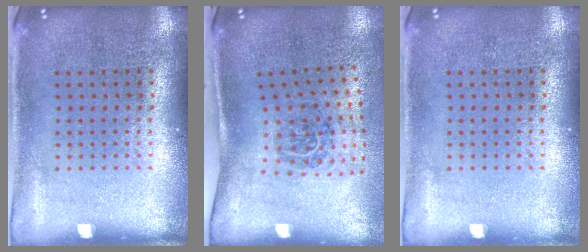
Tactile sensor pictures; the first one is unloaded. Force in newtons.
{"total": 2.0, "press": 1.2, "slide": 1.5}
{"total": 0.0}